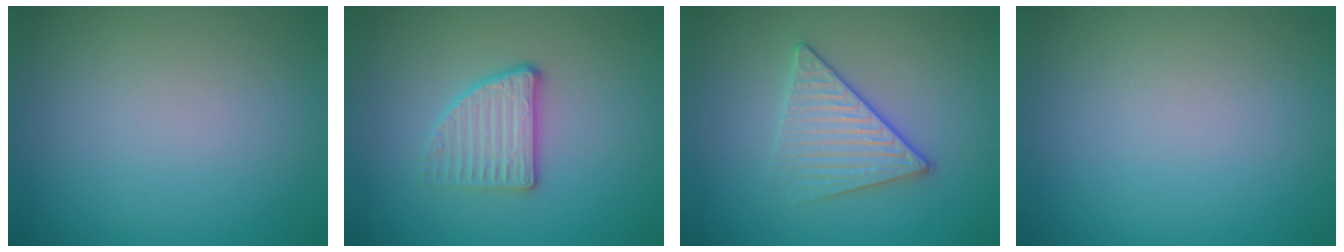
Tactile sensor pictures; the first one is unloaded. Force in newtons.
{"total": 2.7, "press": 2.4, "slide": 1.1}
{"total": 3.4, "press": 3.0, "slide": 1.4}
{"total": 0.0}